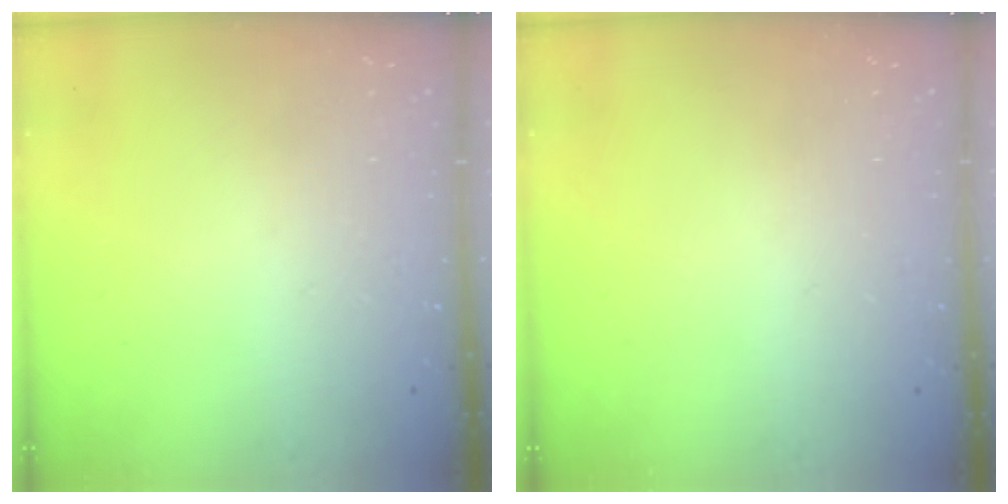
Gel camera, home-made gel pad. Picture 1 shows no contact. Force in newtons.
{"total": 0.0}